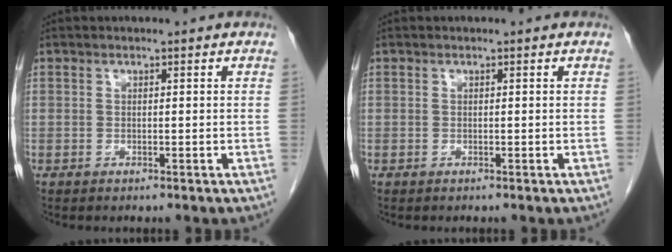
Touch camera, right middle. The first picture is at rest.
{"total": 0.0}